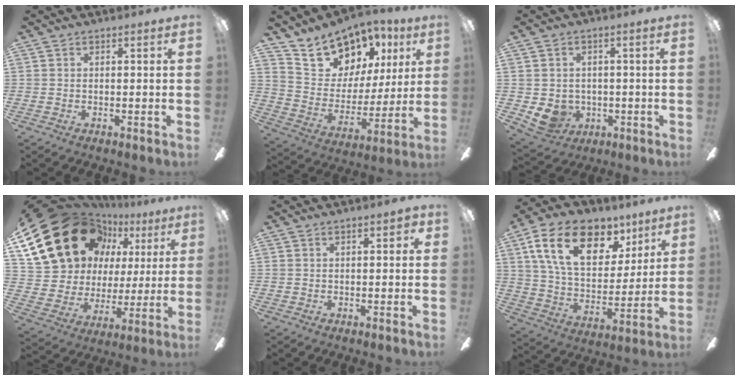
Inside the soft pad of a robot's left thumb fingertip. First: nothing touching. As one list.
[{"total": 15.0, "force": [11.6, 9.1, 2.8], "torque": [-0.068, -0.090, 0.219]}, {"total": 6.9, "force": [-1.2, 6.2, 2.6], "torque": [-0.072, 0.000, -0.020]}, {"total": 23.3, "force": [12.4, 15.8, 11.7], "torque": [-0.218, -0.067, 0.243]}, {"total": 2.2, "force": [1.0, 1.0, 1.7], "torque": [-0.019, -0.002, 0.013]}, {"total": 21.9, "force": [10.7, 13.1, 13.9], "torque": [-0.243, -0.036, 0.188]}]